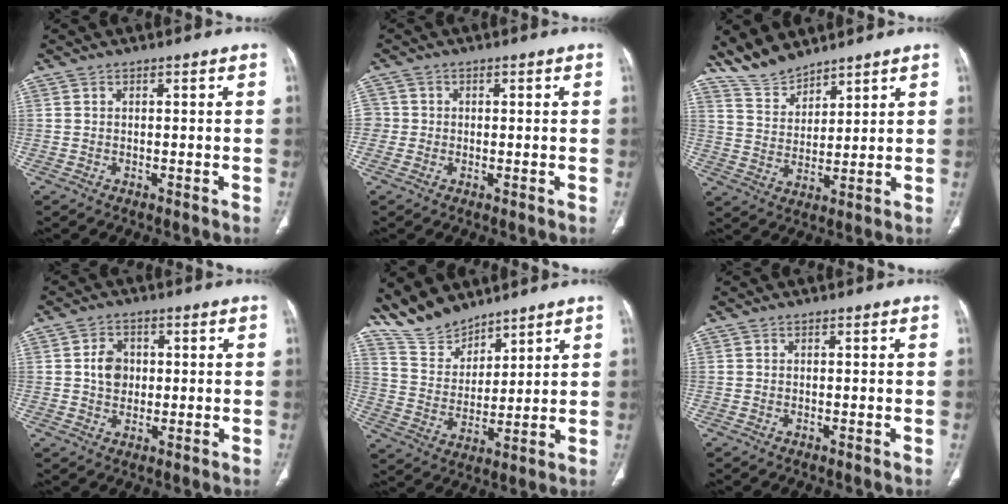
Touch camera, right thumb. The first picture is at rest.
{"total": 2.9, "force": [-0.3, 2.8, 0.8], "torque": [-0.007, 0.008, -0.007]}
{"total": 7.6, "force": [7.0, 2.3, 1.7], "torque": [-0.024, -0.034, 0.151]}
{"total": 4.9, "force": [0.5, 4.0, 2.8], "torque": [-0.030, 0.003, 0.005]}
{"total": 10.2, "force": [9.2, 3.7, 2.2], "torque": [-0.027, -0.048, 0.193]}
{"total": 0.0}